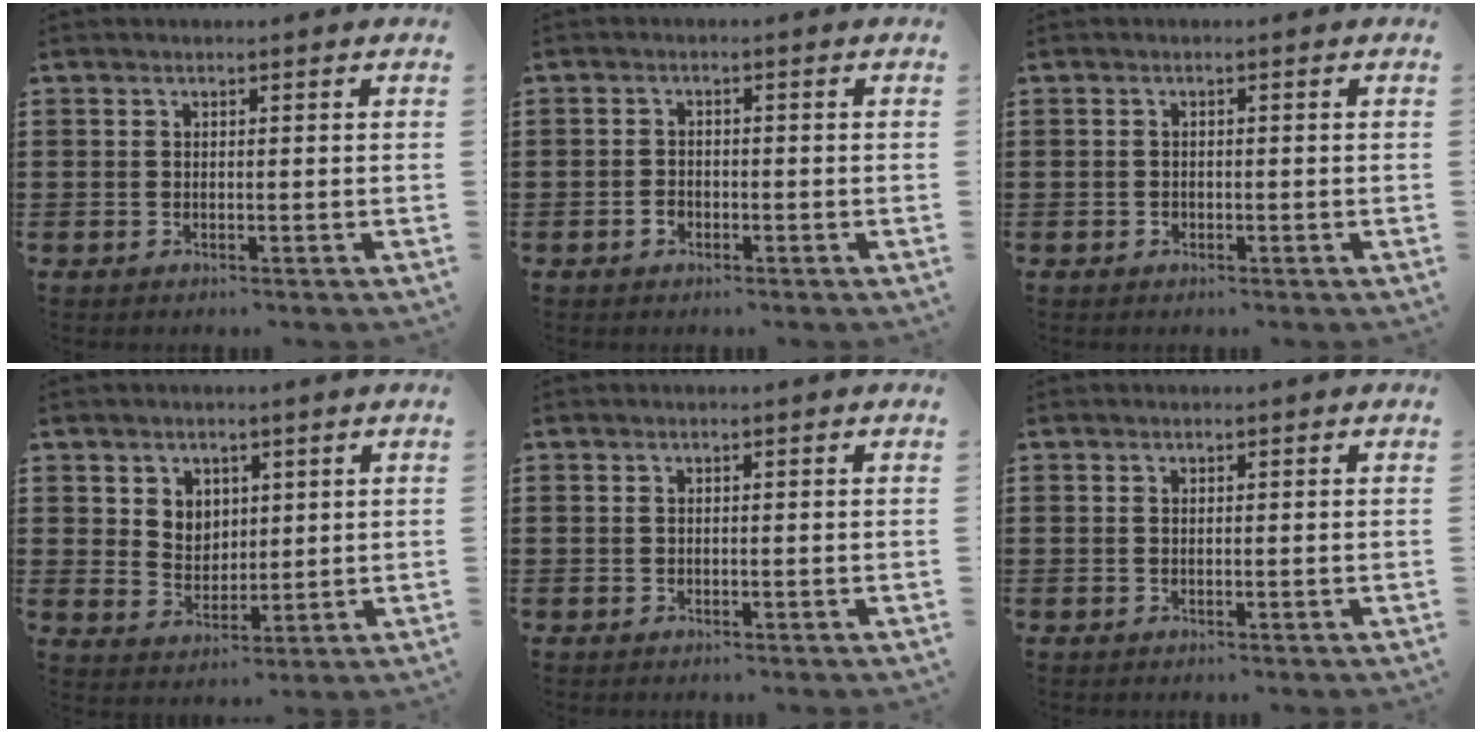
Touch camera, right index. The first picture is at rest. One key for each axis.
{"total": 1.5, "fx": -0.9, "fy": 1.0, "fz": 0.6, "tx": -0.014, "ty": -0.001, "tz": -0.018}
{"total": 0.6, "fx": -0.3, "fy": 0.5, "fz": 0.2, "tx": -0.005, "ty": 0.002, "tz": -0.008}
{"total": 4.3, "fx": 2.5, "fy": 3.5, "fz": 0.5, "tx": -0.019, "ty": 0.006, "tz": 0.045}
{"total": 0.0}
{"total": 0.0}